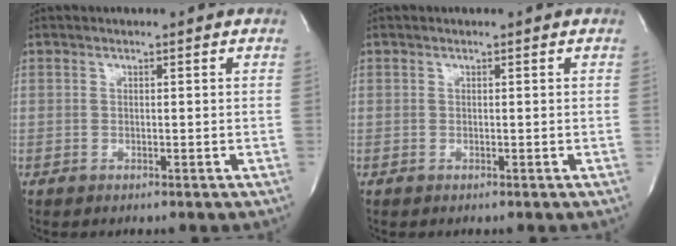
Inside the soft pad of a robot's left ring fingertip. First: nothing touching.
{"total": 0.0}